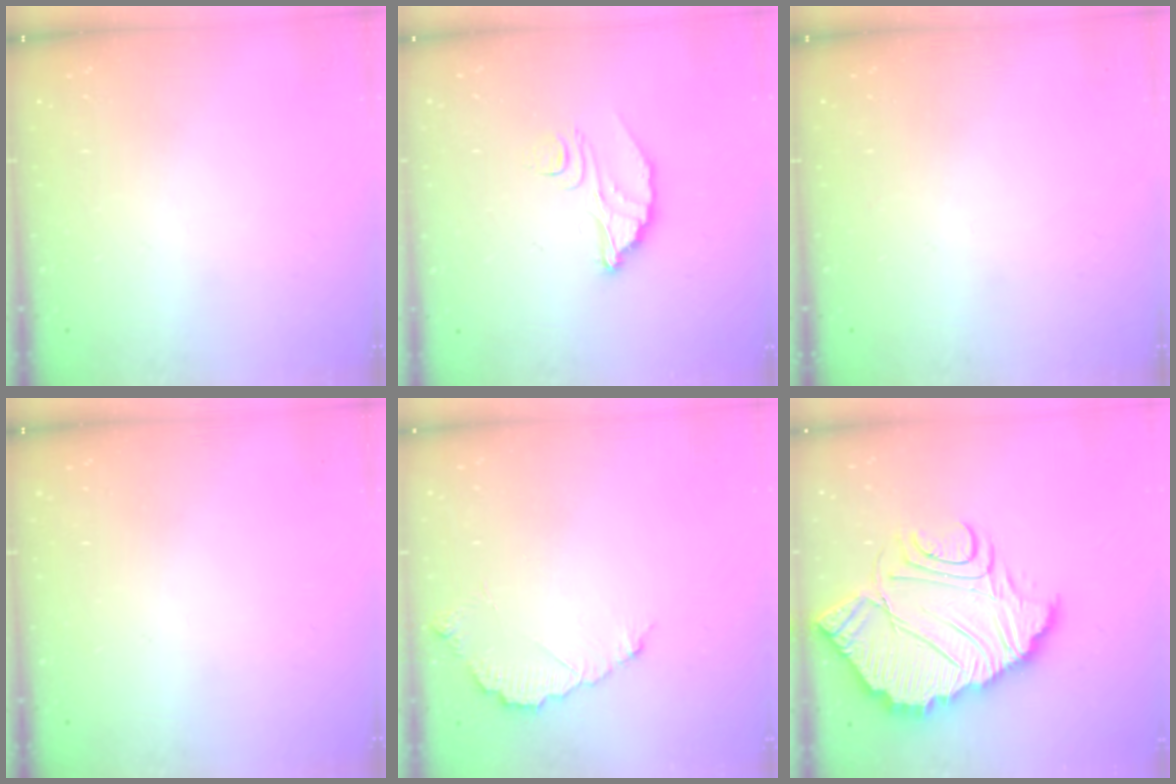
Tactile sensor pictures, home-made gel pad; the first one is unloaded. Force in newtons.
{"total": 7.6, "press": 7.6, "slide": 0.7}
{"total": 0.0}
{"total": 0.0}
{"total": 6.2, "press": 6.2, "slide": 0.3}
{"total": 18.5, "press": 18.4, "slide": 1.6}